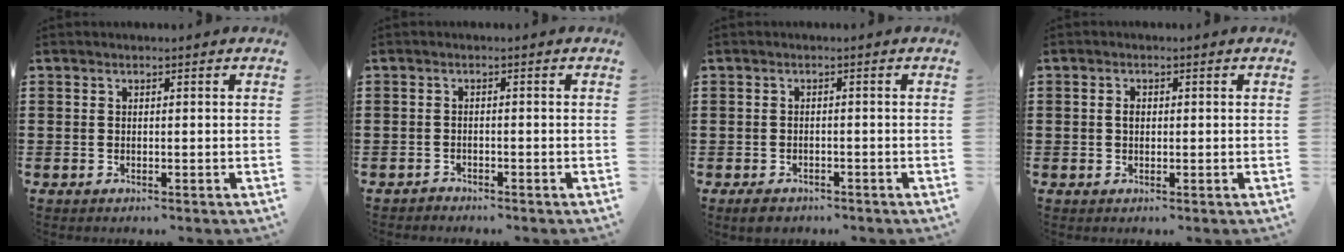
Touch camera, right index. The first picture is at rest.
{"total": 1.1, "force": [-1.1, 0.2, -0.1], "torque": [-0.003, 0.002, -0.025]}
{"total": 1.7, "force": [-1.5, 0.6, 0.2], "torque": [-0.008, 0.004, -0.033]}
{"total": 1.3, "force": [0.1, 0.9, 1.0], "torque": [-0.022, 0.005, 0.001]}